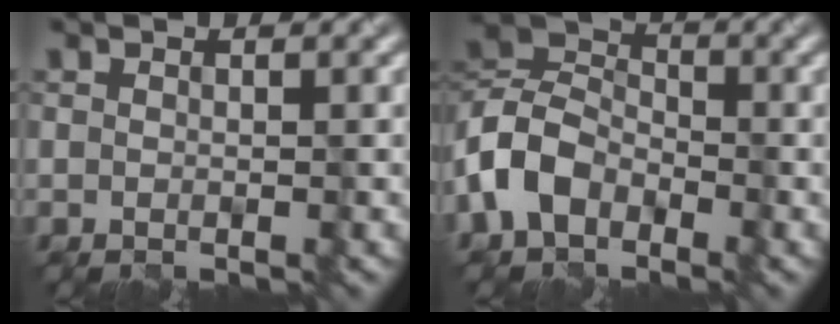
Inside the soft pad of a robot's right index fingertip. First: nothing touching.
{"total": 6.2, "force": [-3.0, 4.3, 3.3], "torque": [-0.075, 0.009, -0.076]}